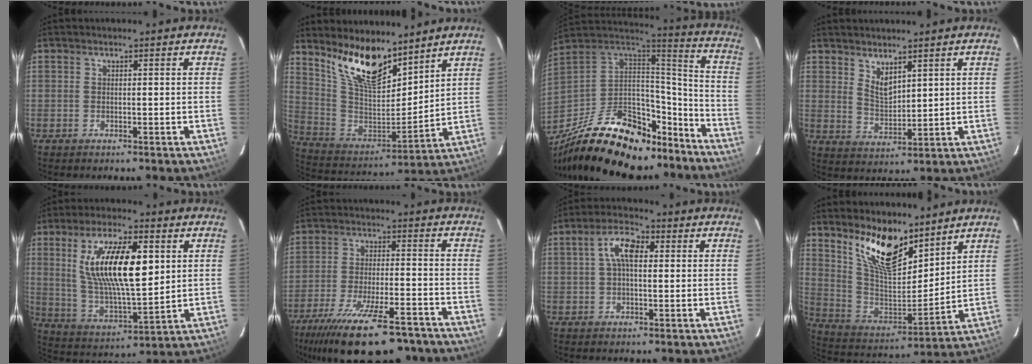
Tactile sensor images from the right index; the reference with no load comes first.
{"total": 16.1, "force": [11.9, 5.8, 9.1], "torque": [-0.179, -0.009, 0.236]}
{"total": 31.4, "force": [-22.1, 14.0, 17.4], "torque": [-0.318, 0.010, -0.329]}
{"total": 4.9, "force": [3.6, 1.9, 2.8], "torque": [-0.047, -0.009, 0.070]}
{"total": 17.8, "force": [5.1, 6.0, 16.0], "torque": [-0.300, -0.001, 0.102]}
{"total": 21.6, "force": [-16.5, 6.1, 12.6], "torque": [-0.241, -0.047, -0.247]}
{"total": 6.2, "force": [1.1, 3.0, 5.2], "torque": [-0.099, 0.019, 0.018]}
{"total": 15.9, "force": [11.2, 6.2, 9.4], "torque": [-0.181, -0.013, 0.219]}